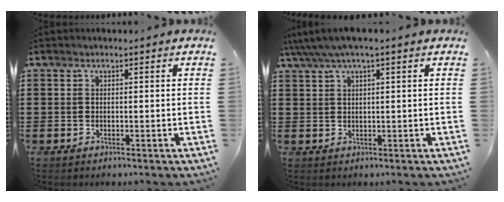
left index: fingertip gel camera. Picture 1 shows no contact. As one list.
[{"total": 2.6, "force": [1.3, 0.2, 2.3], "torque": [-0.045, 0.002, 0.023]}]